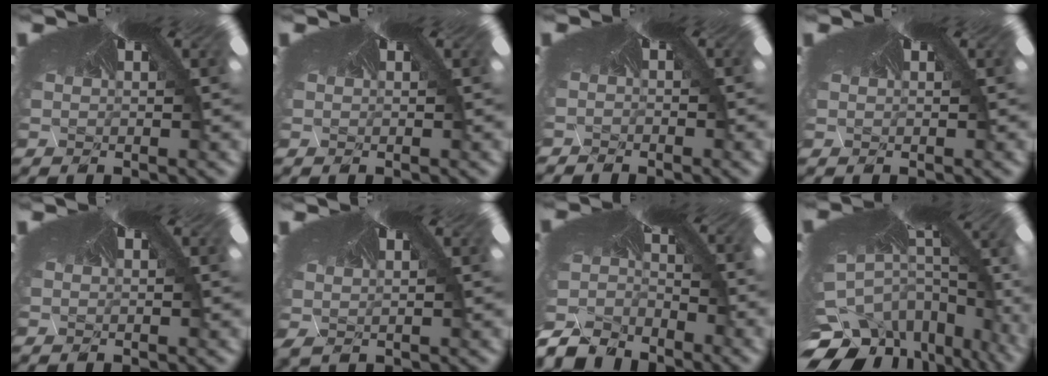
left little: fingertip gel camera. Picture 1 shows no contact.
{"total": 0.0}
{"total": 1.7, "force": [-1.6, -0.4, -0.3], "torque": [0.009, -0.027, -0.014]}
{"total": 0.0}
{"total": 0.0}
{"total": 0.9, "force": [-0.3, 0.8, 0.4], "torque": [-0.024, -0.007, 0.005]}
{"total": 12.7, "force": [-12.6, 0.1, -0.9], "torque": [0.008, -0.085, -0.180]}
{"total": 10.9, "force": [-10.8, 0.5, 0.2], "torque": [-0.009, -0.119, -0.126]}